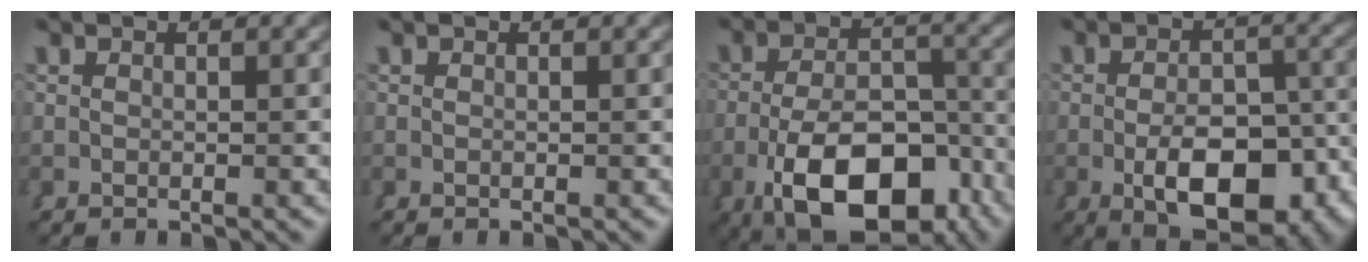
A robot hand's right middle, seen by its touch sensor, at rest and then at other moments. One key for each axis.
{"total": 0.0}
{"total": 12.1, "fx": -6.2, "fy": 5.8, "fz": 8.6, "tx": -0.144, "ty": -0.043, "tz": -0.071}
{"total": 9.8, "fx": -4.5, "fy": 4.3, "fz": 7.6, "tx": -0.112, "ty": -0.031, "tz": -0.052}